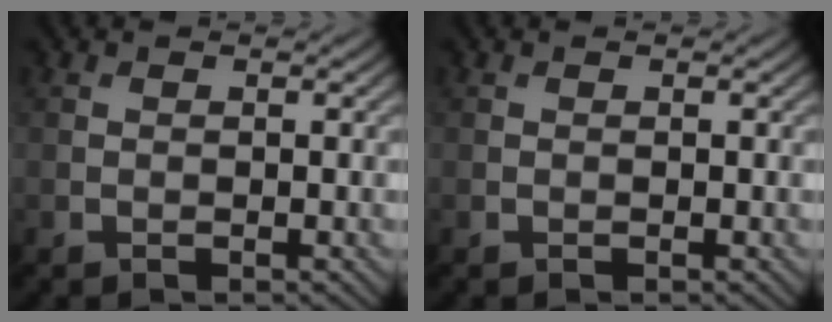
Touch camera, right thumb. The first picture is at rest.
{"total": 0.0}